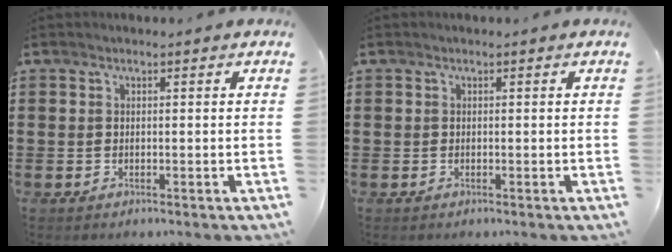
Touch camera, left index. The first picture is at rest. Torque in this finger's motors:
{"motor_torque": [0.01, 0.01, 0.00, 0.00]}